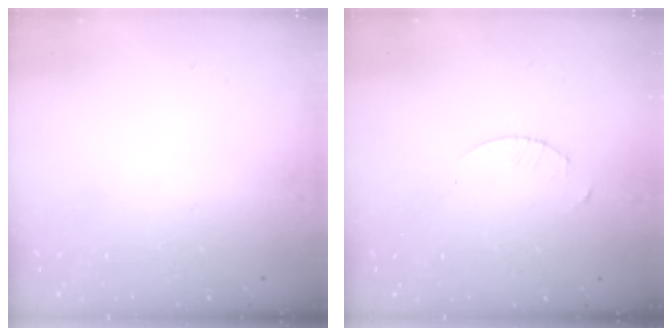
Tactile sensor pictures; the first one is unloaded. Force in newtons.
{"total": 1.3, "press": 1.3, "slide": 0.2}